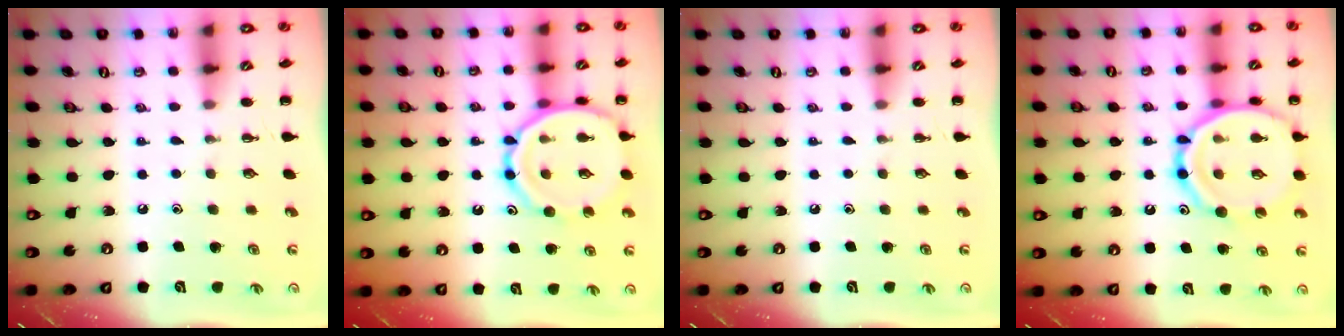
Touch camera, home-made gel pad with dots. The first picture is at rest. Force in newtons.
{"total": 15.2, "press": 15.1, "slide": 1.7}
{"total": 0.0}
{"total": 19.4, "press": 19.2, "slide": 2.5}